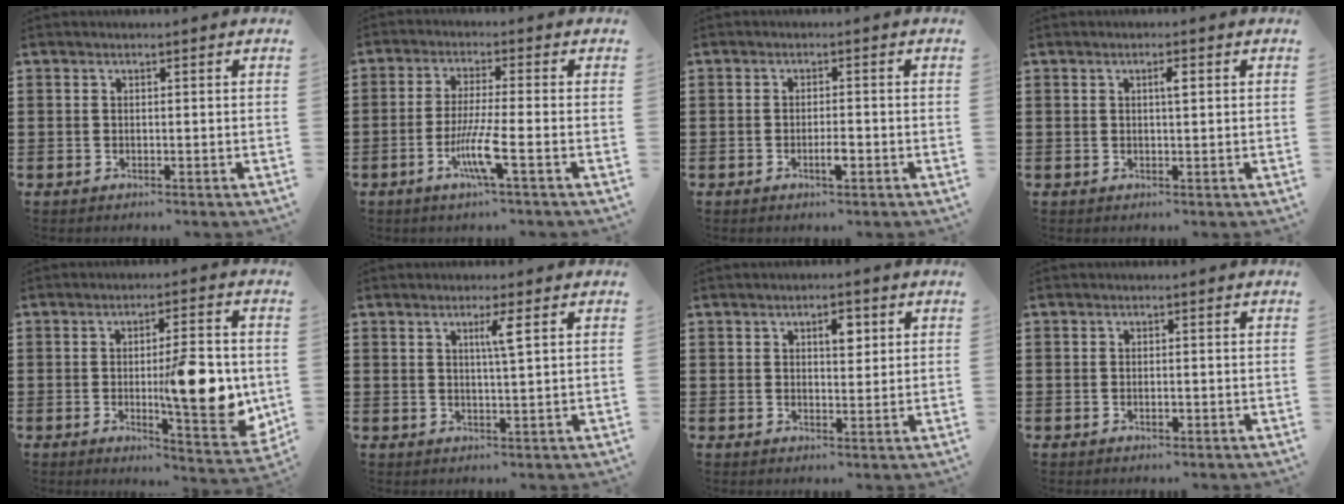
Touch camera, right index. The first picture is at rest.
{"total": 6.9, "force": [-2.8, 0.1, 6.3], "torque": [-0.124, -0.015, -0.054]}
{"total": 2.5, "force": [-1.1, 0.7, 2.1], "torque": [-0.038, 0.001, -0.020]}
{"total": 1.7, "force": [0.5, 0.4, 1.6], "torque": [-0.031, 0.005, 0.006]}
{"total": 12.3, "force": [-1.0, 3.2, 11.8], "torque": [-0.155, -0.013, -0.017]}
{"total": 2.9, "force": [1.1, -0.2, 2.7], "torque": [-0.054, -0.004, 0.015]}
{"total": 3.4, "force": [1.3, 1.6, 2.7], "torque": [-0.033, -0.001, 0.016]}
{"total": 1.0, "force": [-0.4, 0.4, 0.9], "torque": [-0.018, -0.004, -0.006]}